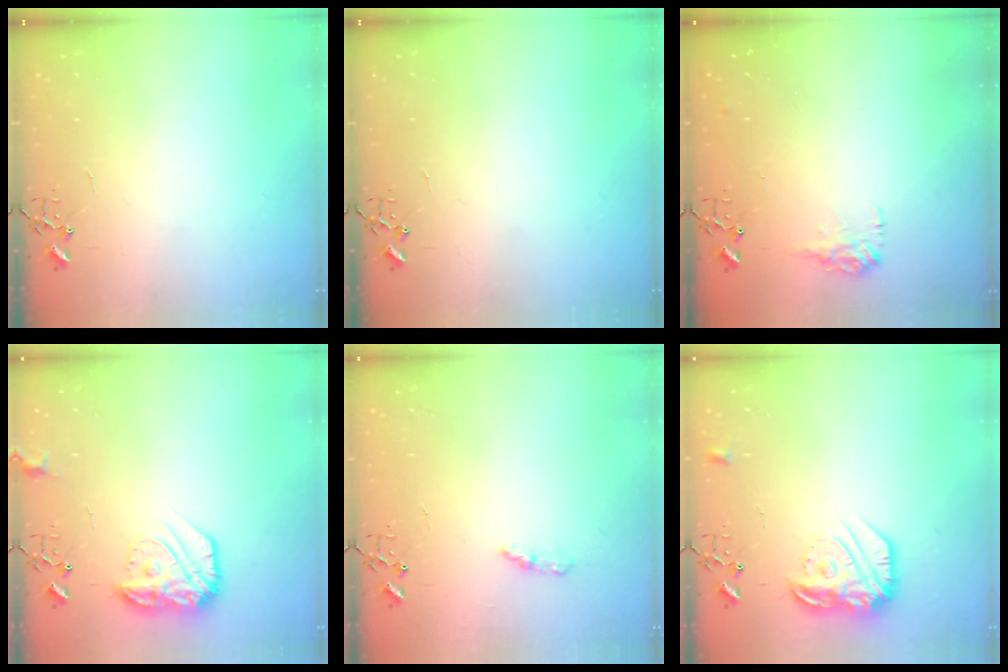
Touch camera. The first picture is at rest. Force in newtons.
{"total": 0.0}
{"total": 9.2, "press": 9.2, "slide": 0.4}
{"total": 15.1, "press": 15.0, "slide": 1.0}
{"total": 4.2, "press": 4.2, "slide": 0.5}
{"total": 18.3, "press": 18.2, "slide": 1.3}